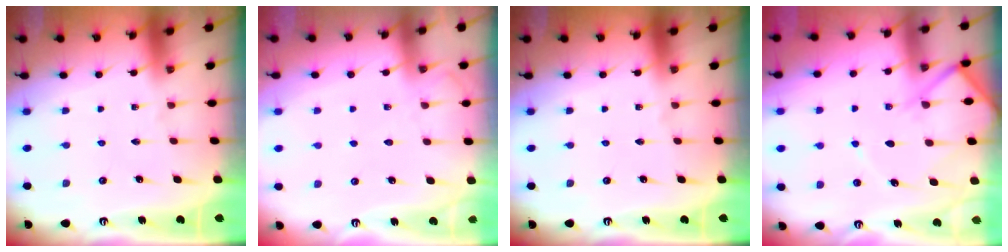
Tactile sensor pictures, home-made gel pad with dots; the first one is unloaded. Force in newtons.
{"total": 3.9, "press": 3.9, "slide": 0.6}
{"total": 0.0}
{"total": 8.5, "press": 8.4, "slide": 0.9}